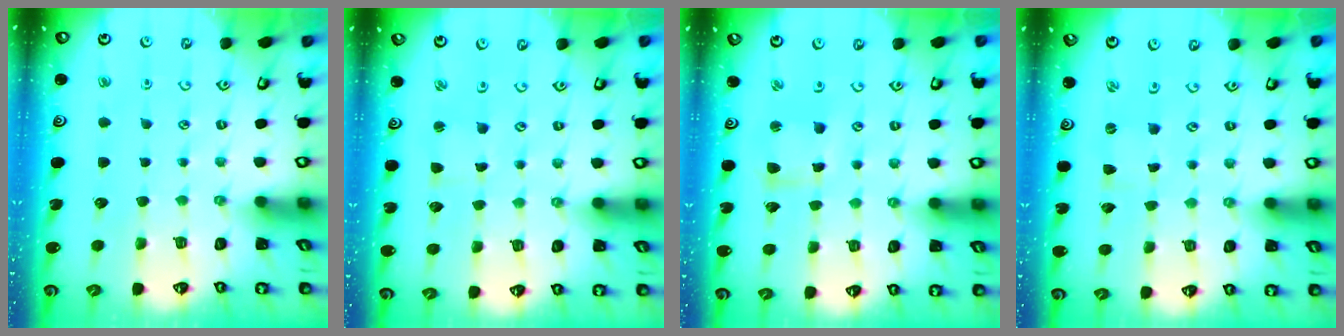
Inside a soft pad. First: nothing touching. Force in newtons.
{"total": 1.7, "press": 1.7, "slide": 0.2}
{"total": 3.8, "press": 3.7, "slide": 0.5}
{"total": 0.0}